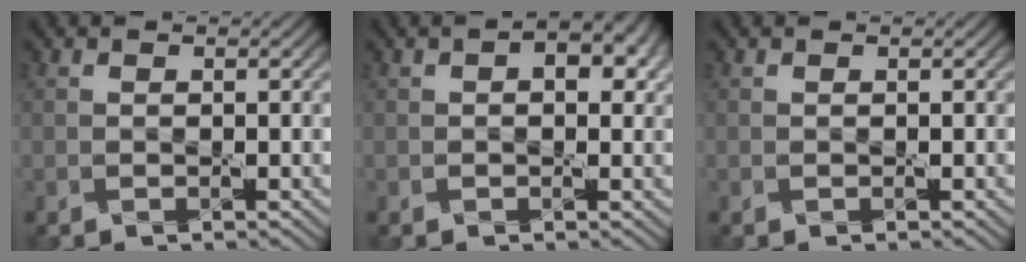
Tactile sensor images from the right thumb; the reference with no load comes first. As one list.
[{"total": 4.1, "force": [1.0, 2.4, 3.2], "torque": [-0.043, -0.003, 0.012]}, {"total": 0.0}]